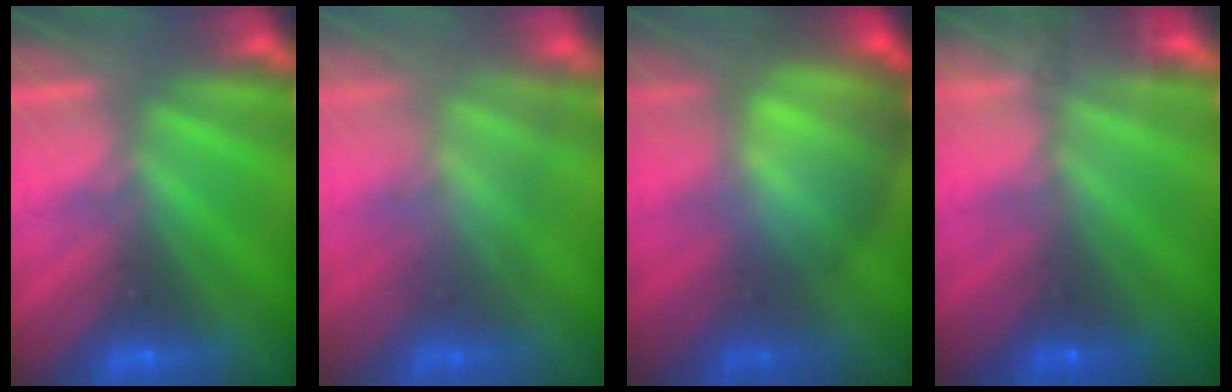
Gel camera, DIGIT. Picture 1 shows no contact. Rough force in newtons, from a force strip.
{"total": 3.3}
{"total": 9.1}
{"total": 10.8}